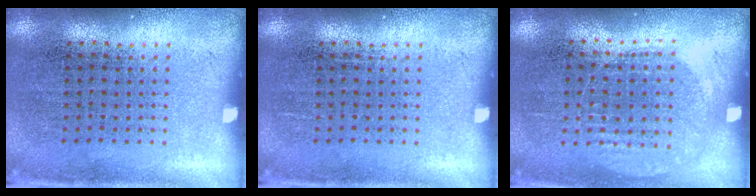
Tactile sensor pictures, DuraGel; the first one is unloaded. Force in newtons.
{"total": 0.0}
{"total": 0.9, "press": 0.8, "slide": 0.3}